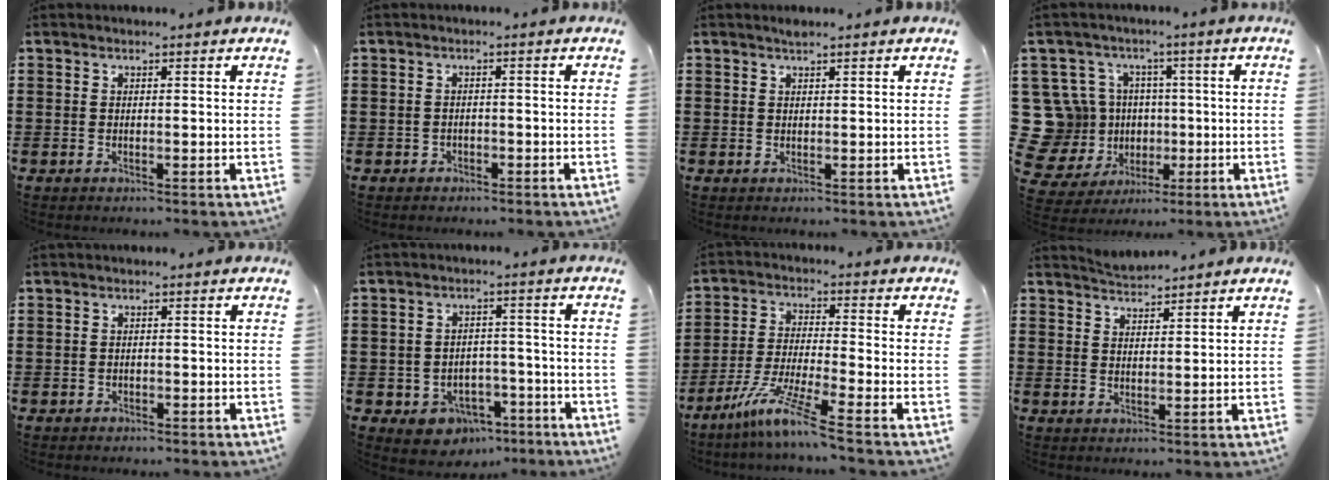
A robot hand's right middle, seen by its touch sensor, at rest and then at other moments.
{"total": 1.0, "force": [-0.8, 0.7, 0.1], "torque": [-0.005, 0.001, -0.019]}
{"total": 0.7, "force": [0.7, 0.1, 0.2], "torque": [-0.006, 0.000, 0.012]}
{"total": 11.7, "force": [1.2, 11.1, 3.3], "torque": [-0.133, -0.001, 0.035]}
{"total": 0.7, "force": [-0.6, 0.3, 0.0], "torque": [-0.002, 0.002, -0.015]}
{"total": 4.2, "force": [-3.1, 2.7, 0.9], "torque": [-0.024, 0.012, -0.061]}
{"total": 8.1, "force": [-6.2, -0.3, 5.3], "torque": [-0.111, -0.015, -0.123]}
{"total": 2.6, "force": [2.6, 0.2, 0.1], "torque": [-0.008, -0.002, 0.049]}